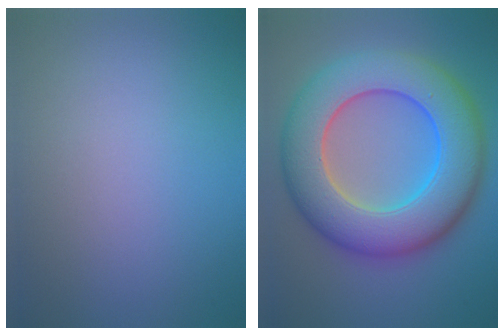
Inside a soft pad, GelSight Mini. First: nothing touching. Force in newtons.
{"total": 11.8, "press": 11.8, "slide": 0.5}